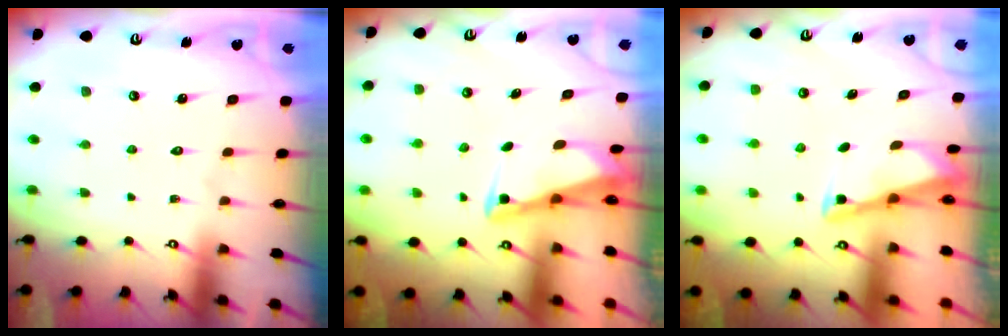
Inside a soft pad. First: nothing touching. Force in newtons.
{"total": 2.8, "press": 2.8, "slide": 0.3}
{"total": 2.9, "press": 2.9, "slide": 0.4}